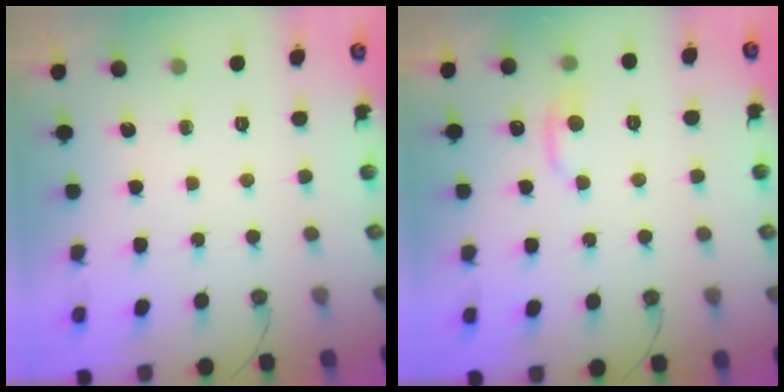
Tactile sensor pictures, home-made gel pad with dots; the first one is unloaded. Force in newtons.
{"total": 0.8, "press": 0.2, "slide": 0.8}